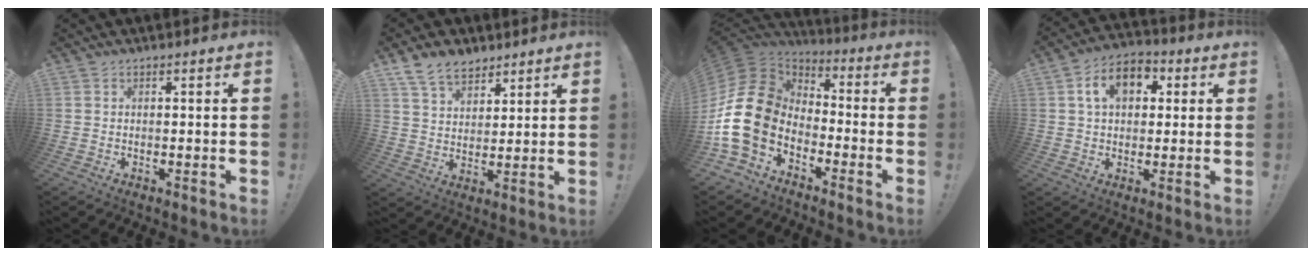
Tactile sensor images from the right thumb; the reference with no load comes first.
{"total": 9.7, "force": [7.0, 5.6, 3.7], "torque": [-0.067, -0.035, 0.137]}
{"total": 16.7, "force": [-4.0, 11.8, 11.2], "torque": [-0.236, 0.016, -0.064]}
{"total": 11.3, "force": [3.6, 7.8, 7.3], "torque": [-0.115, 0.010, 0.066]}